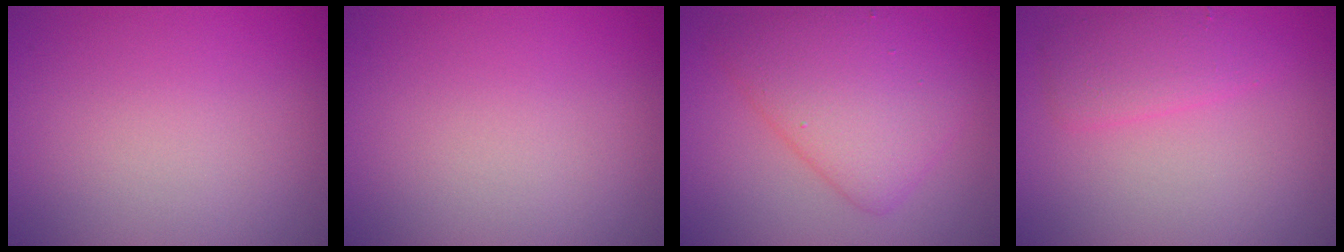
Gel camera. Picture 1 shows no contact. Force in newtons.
{"total": 0.0}
{"total": 5.4, "press": 5.4, "slide": 0.1}
{"total": 2.3, "press": 2.3, "slide": 0.0}